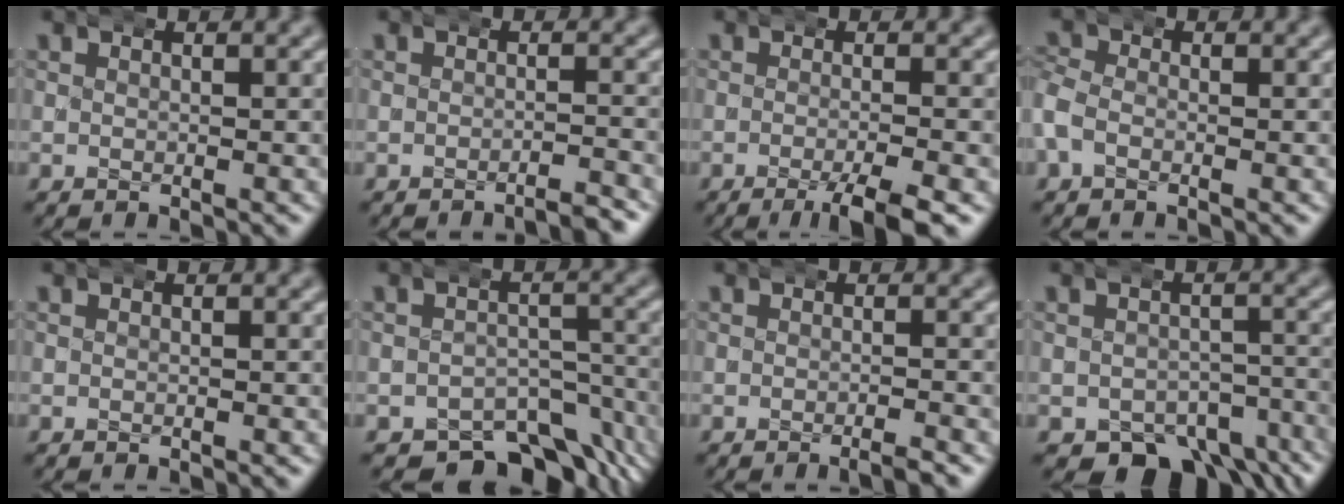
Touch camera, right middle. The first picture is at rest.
{"total": 1.7, "force": [-1.6, 0.0, 0.6], "torque": [-0.006, 0.010, -0.036]}
{"total": 4.1, "force": [-2.3, 0.4, 3.4], "torque": [-0.047, 0.000, -0.040]}
{"total": 2.7, "force": [-0.9, 2.3, 0.9], "torque": [-0.046, 0.000, -0.023]}
{"total": 0.0}
{"total": 8.3, "force": [-6.1, 4.4, 3.6], "torque": [-0.041, -0.021, -0.087]}
{"total": 1.0, "force": [-0.7, -0.1, 0.7], "torque": [-0.010, 0.010, -0.021]}
{"total": 7.6, "force": [-5.3, 4.2, 3.5], "torque": [-0.043, -0.023, -0.076]}